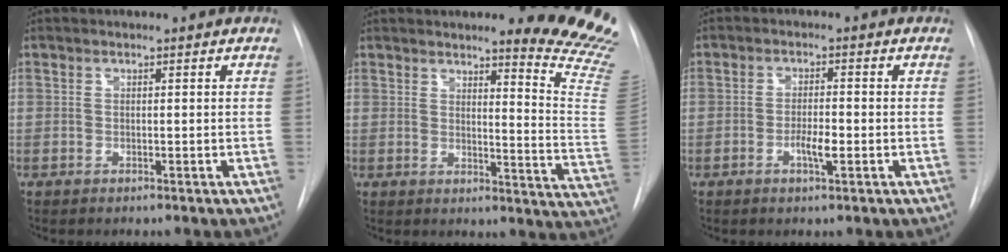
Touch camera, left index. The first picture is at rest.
{"total": 13.7, "force": [12.8, -1.2, 4.8], "torque": [-0.054, -0.158, 0.121]}
{"total": 3.3, "force": [-1.8, 0.5, 2.6], "torque": [-0.047, -0.005, -0.028]}